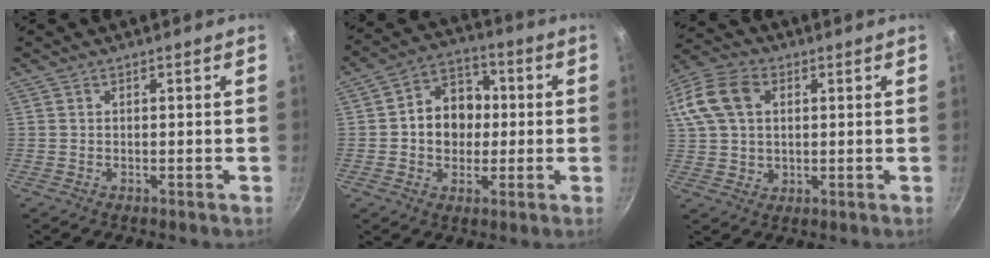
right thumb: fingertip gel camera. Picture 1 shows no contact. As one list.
[{"total": 11.2, "force": [0.2, 9.1, 6.6], "torque": [-0.059, 0.019, -0.009]}, {"total": 14.9, "force": [3.9, 10.8, 9.5], "torque": [-0.202, 0.016, 0.066]}]